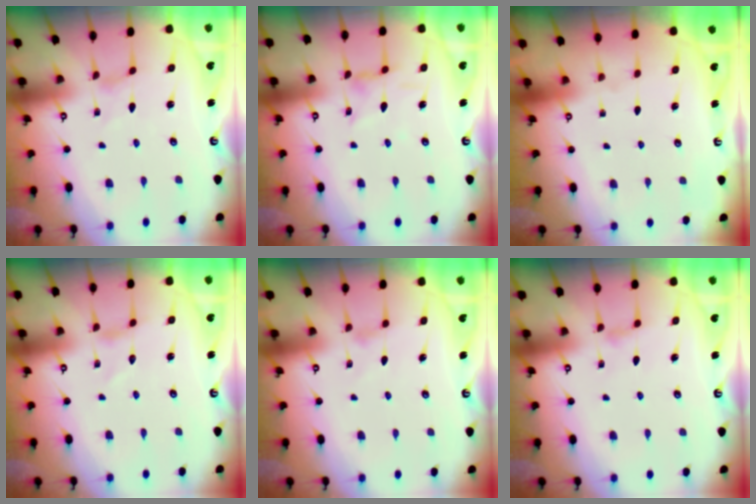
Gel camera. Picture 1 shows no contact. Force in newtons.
{"total": 3.5, "press": 3.5, "slide": 0.2}
{"total": 0.0}
{"total": 0.0}
{"total": 1.8, "press": 1.7, "slide": 0.3}
{"total": 2.1, "press": 2.1, "slide": 0.5}